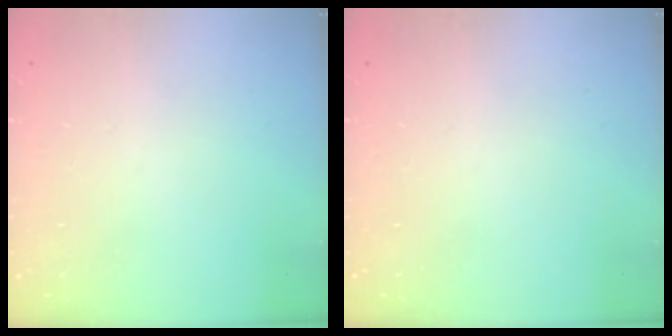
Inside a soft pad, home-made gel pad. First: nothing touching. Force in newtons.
{"total": 0.0}